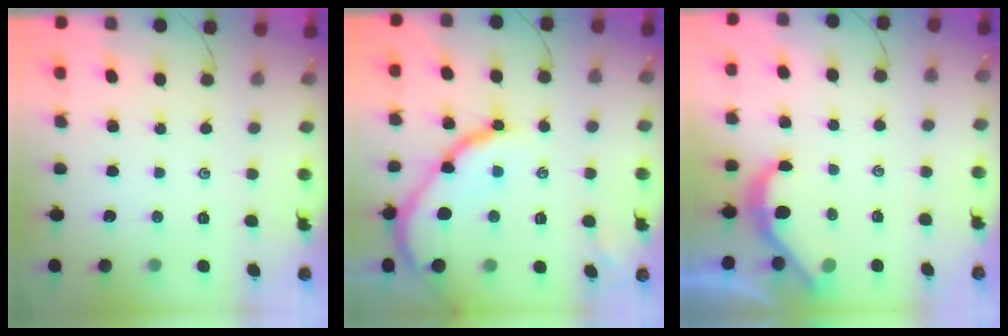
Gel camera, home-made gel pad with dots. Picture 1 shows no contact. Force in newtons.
{"total": 12.5, "press": 12.4, "slide": 0.8}
{"total": 4.6, "press": 4.6, "slide": 0.5}